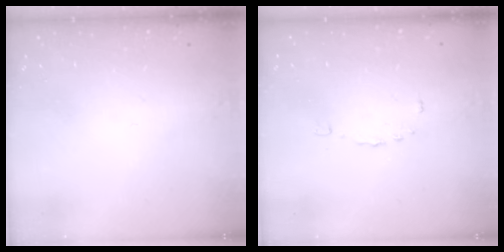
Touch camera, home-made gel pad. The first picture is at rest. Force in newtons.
{"total": 2.9, "press": 2.9, "slide": 0.5}